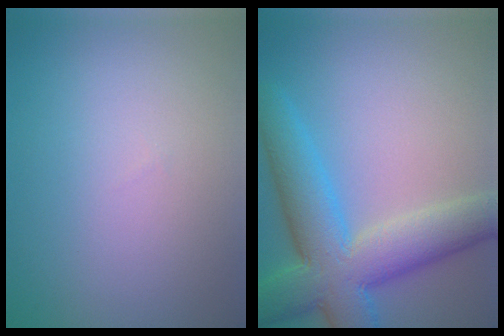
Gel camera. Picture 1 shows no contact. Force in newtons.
{"total": 9.4, "press": 9.4, "slide": 0.3}